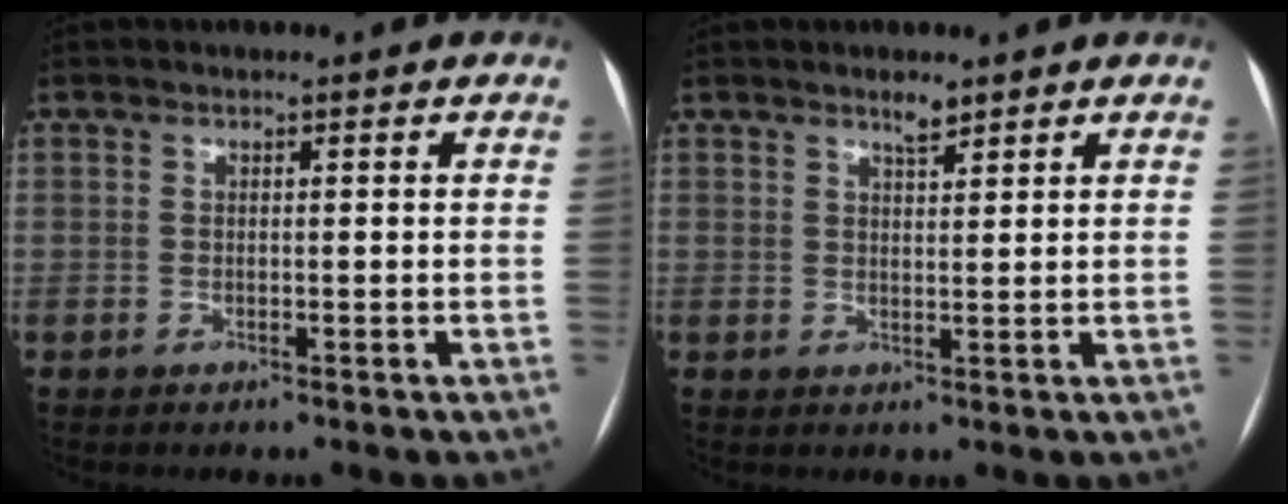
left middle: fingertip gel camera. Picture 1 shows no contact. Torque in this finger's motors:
{"motor_torque": [0.00, 0.00, 0.00, 0.00]}